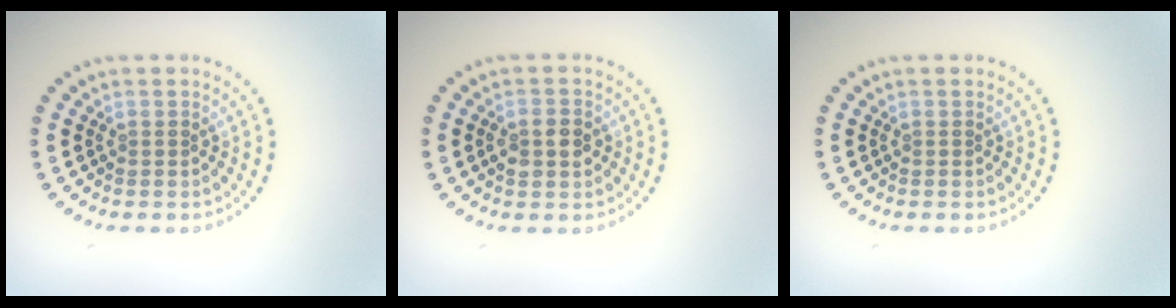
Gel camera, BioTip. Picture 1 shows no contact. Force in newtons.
{"total": 2.8, "press": 2.8, "slide": 0.1}
{"total": 0.0}